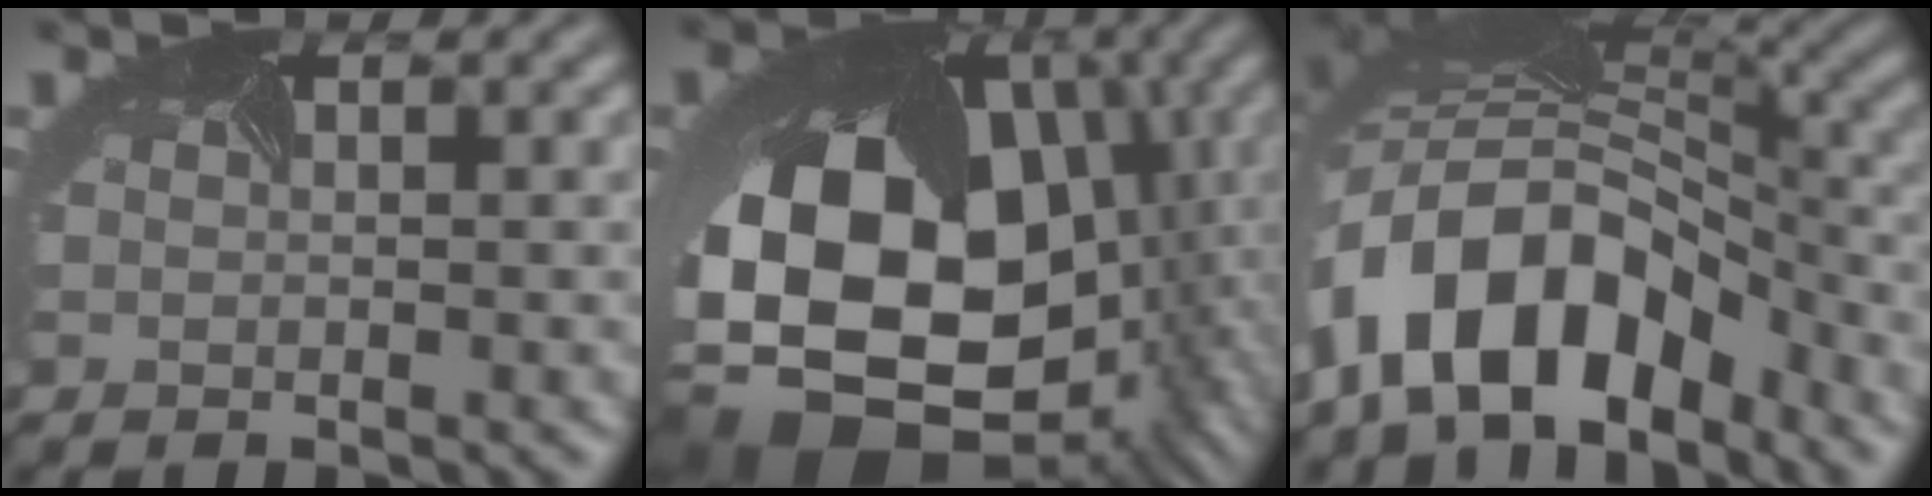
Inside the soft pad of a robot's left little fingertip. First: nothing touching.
{"total": 20.4, "force": [-2.9, 15.5, 13.0], "torque": [-0.284, -0.066, -0.013]}
{"total": 10.8, "force": [-5.7, 5.9, 7.0], "torque": [-0.126, 0.019, -0.110]}